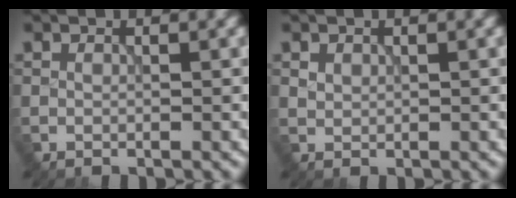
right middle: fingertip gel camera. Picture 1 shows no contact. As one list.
[{"total": 0.8, "force": [0.4, 0.6, 0.1], "torque": [-0.004, -0.002, 0.012]}]